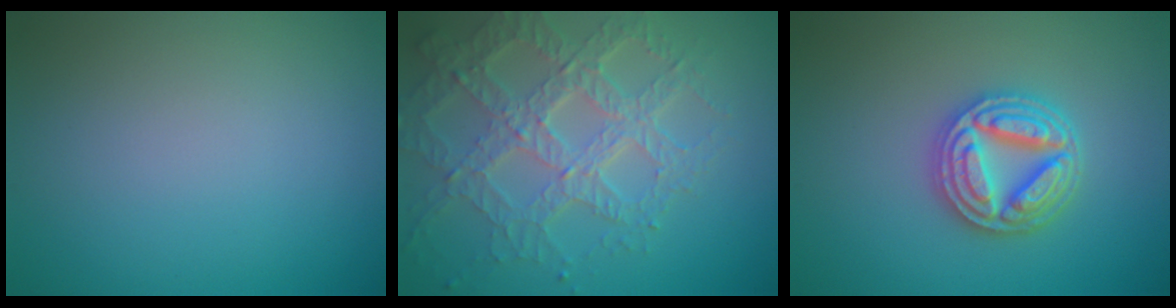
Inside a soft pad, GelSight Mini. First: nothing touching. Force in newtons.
{"total": 7.1, "press": 5.1, "slide": 4.9}
{"total": 4.9, "press": 4.8, "slide": 0.8}